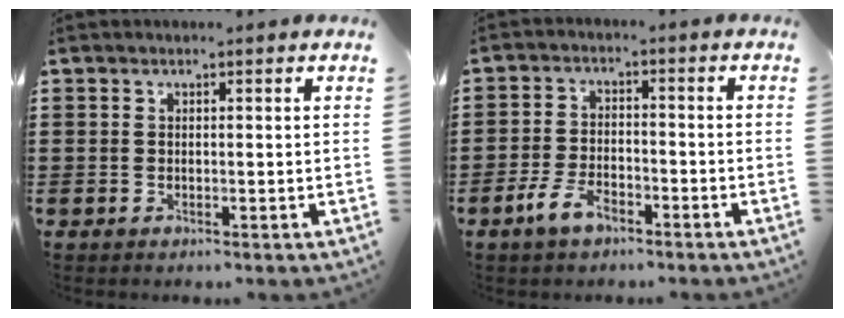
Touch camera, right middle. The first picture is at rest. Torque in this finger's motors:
{"motor_torque": [1.28, 0.52, 0.58, 0.08]}